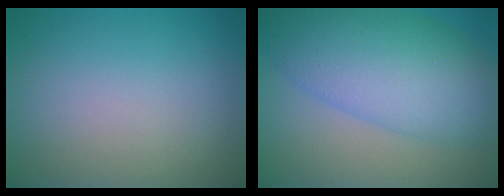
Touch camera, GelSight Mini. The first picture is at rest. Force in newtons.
{"total": 9.6, "press": 9.6, "slide": 0.3}